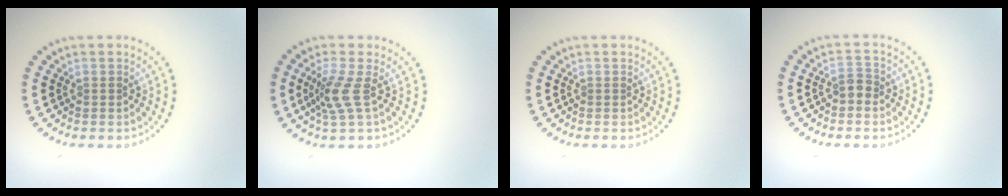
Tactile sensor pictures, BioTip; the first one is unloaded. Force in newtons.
{"total": 2.6, "press": 1.9, "slide": 1.7}
{"total": 0.0}
{"total": 1.3, "press": 1.2, "slide": 0.4}